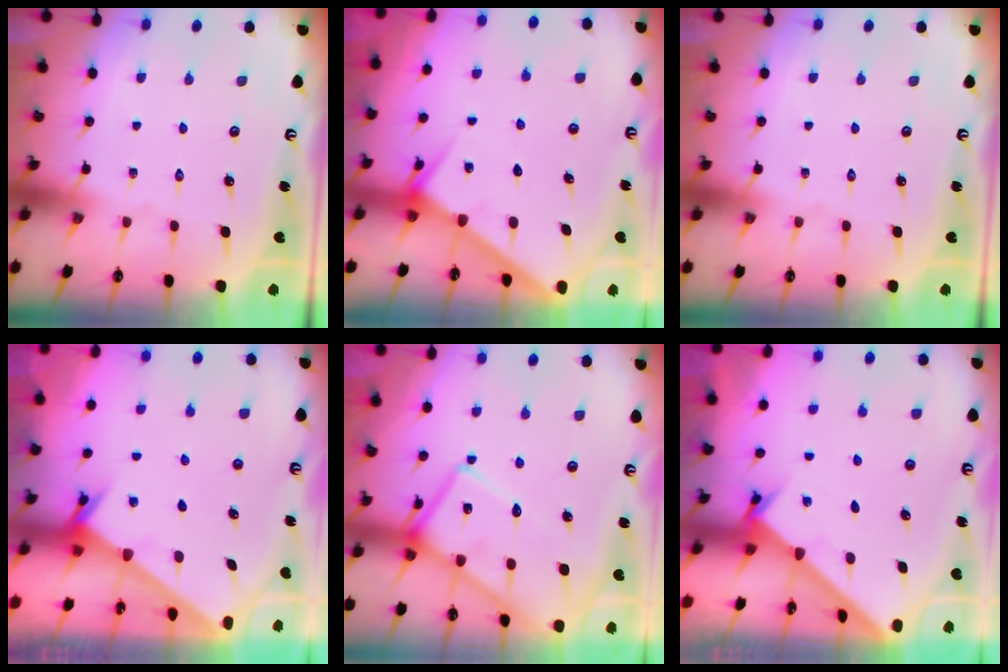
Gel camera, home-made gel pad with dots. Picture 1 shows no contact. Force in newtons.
{"total": 3.3, "press": 3.3, "slide": 0.4}
{"total": 0.0}
{"total": 2.2, "press": 2.2, "slide": 0.2}
{"total": 14.7, "press": 14.7, "slide": 1.3}
{"total": 1.7, "press": 1.7, "slide": 0.2}